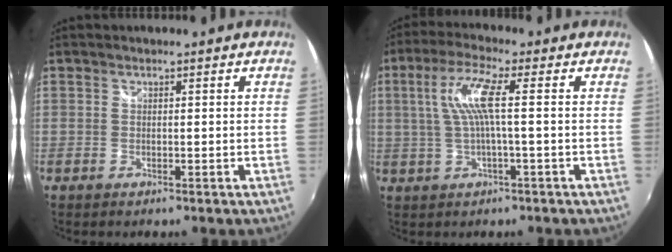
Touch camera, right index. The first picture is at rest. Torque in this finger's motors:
{"motor_torque": [0.96, 0.07, 0.52, 0.14]}